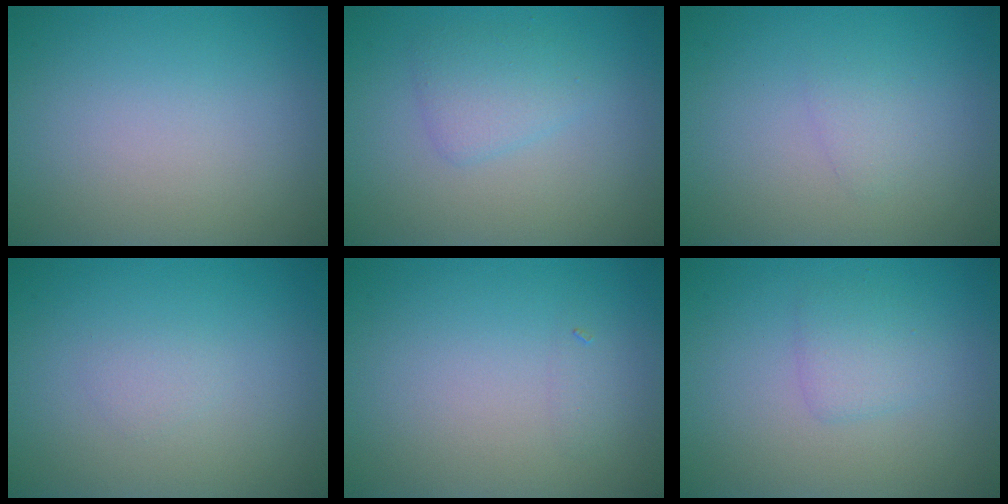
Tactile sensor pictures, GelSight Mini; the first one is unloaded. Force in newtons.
{"total": 2.1, "press": 2.1, "slide": 0.0}
{"total": 0.9, "press": 0.9, "slide": 0.0}
{"total": 0.7, "press": 0.7, "slide": 0.1}
{"total": 0.6, "press": 0.6, "slide": 0.0}
{"total": 1.8, "press": 1.8, "slide": 0.1}